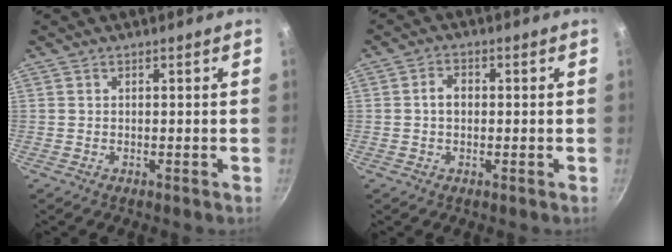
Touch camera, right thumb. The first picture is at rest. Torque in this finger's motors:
{"motor_torque": [-0.23, 0.41, 0.24, -0.15, -0.03]}